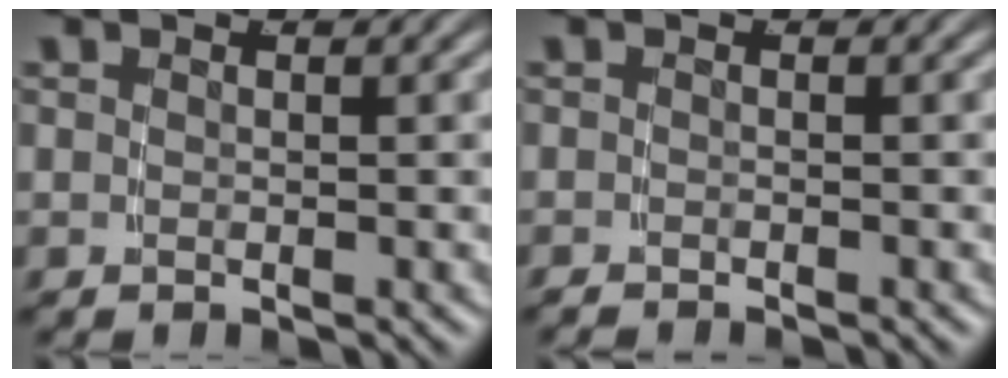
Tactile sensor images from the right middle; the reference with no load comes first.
{"total": 0.8, "force": [-0.8, 0.0, 0.0], "torque": [-0.001, -0.006, -0.013]}